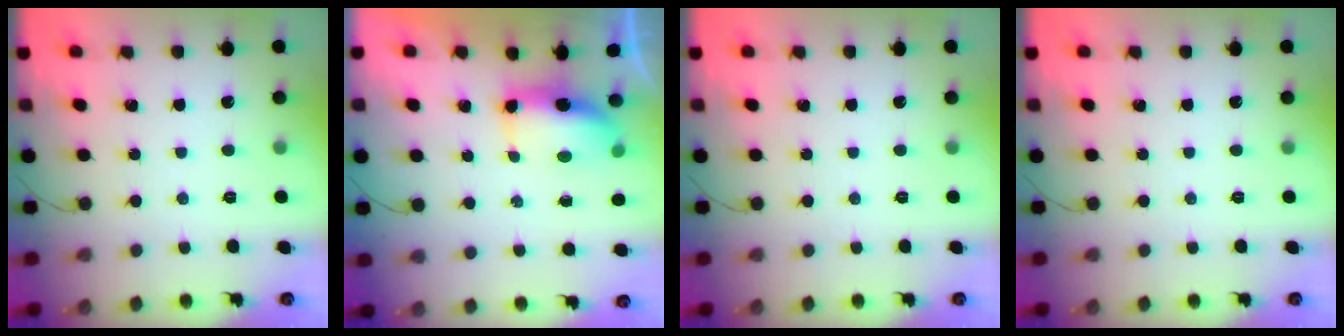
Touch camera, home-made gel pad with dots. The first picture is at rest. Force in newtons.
{"total": 7.7, "press": 7.4, "slide": 2.0}
{"total": 0.0}
{"total": 0.0}